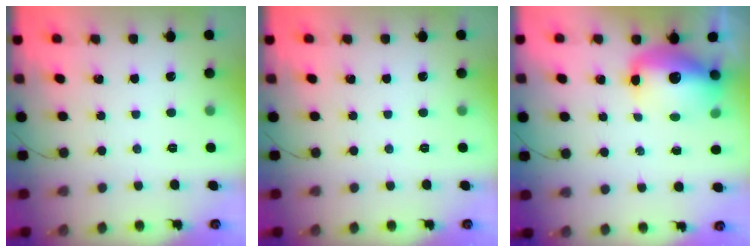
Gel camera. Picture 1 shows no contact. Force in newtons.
{"total": 0.0}
{"total": 12.8, "press": 12.4, "slide": 2.9}